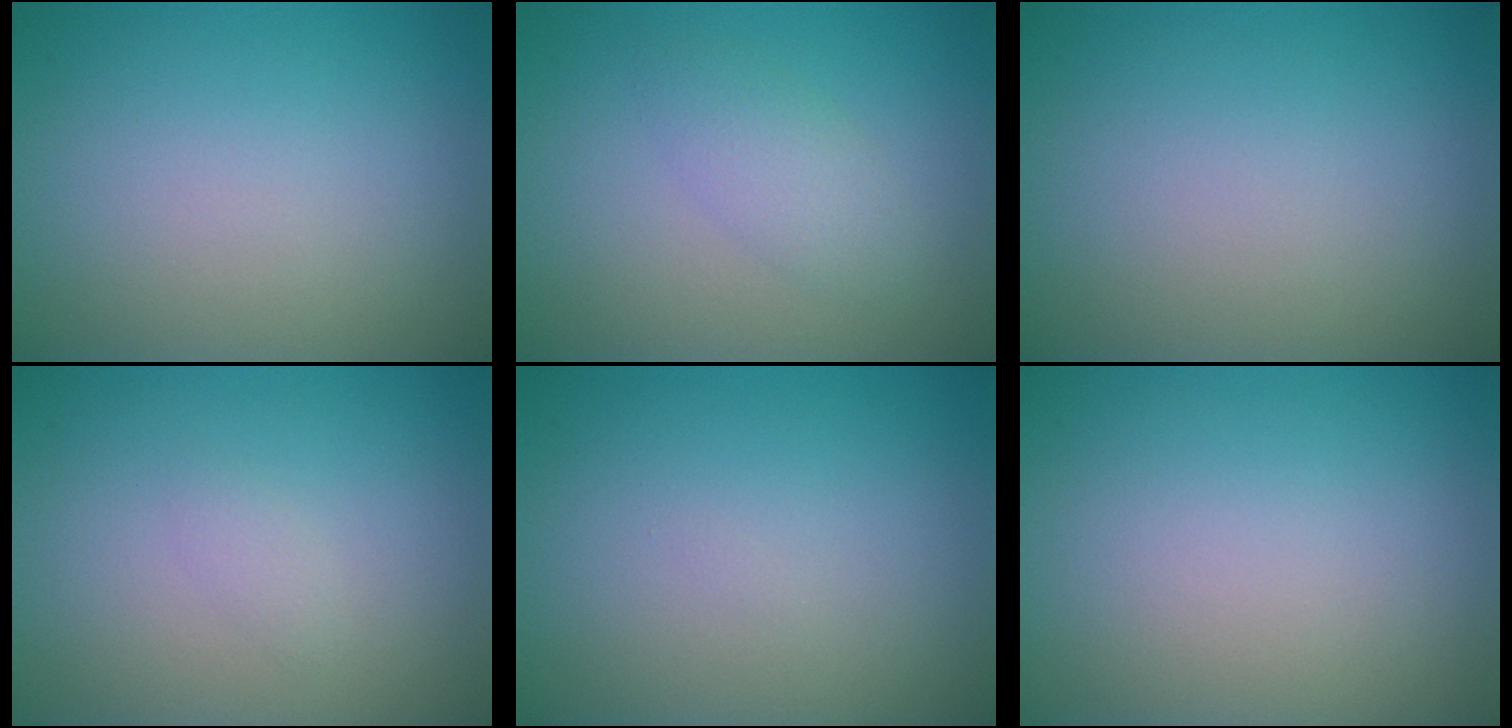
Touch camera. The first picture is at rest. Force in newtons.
{"total": 2.2, "press": 2.2, "slide": 0.1}
{"total": 0.0}
{"total": 0.8, "press": 0.8, "slide": 0.0}
{"total": 0.0}
{"total": 0.0}